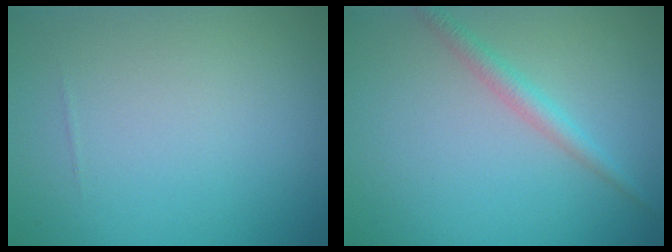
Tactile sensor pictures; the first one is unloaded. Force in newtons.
{"total": 2.0, "press": 2.0, "slide": 0.0}